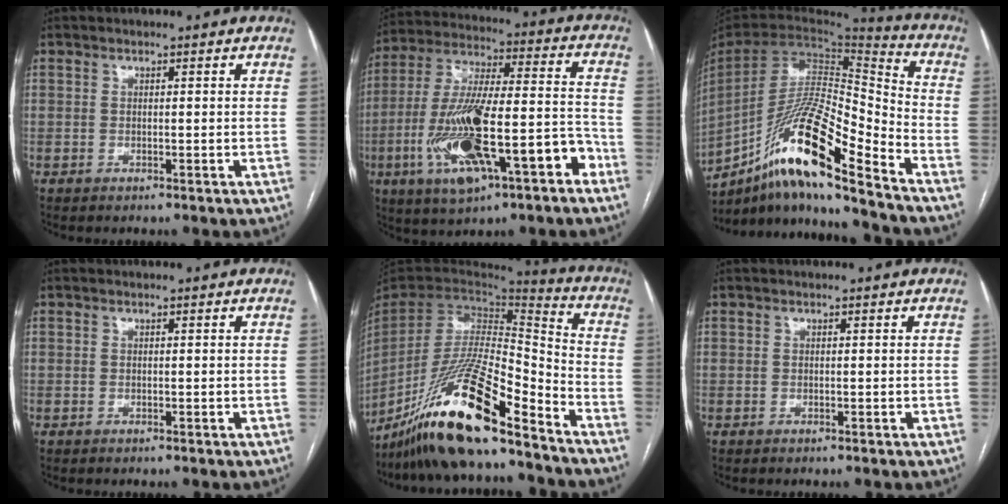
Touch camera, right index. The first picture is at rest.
{"total": 21.0, "force": [-8.5, 5.1, 18.5], "torque": [-0.349, 0.006, -0.132]}
{"total": 19.6, "force": [-13.3, 1.2, 14.3], "torque": [-0.292, -0.003, -0.245]}
{"total": 0.0}
{"total": 21.4, "force": [-15.7, 2.6, 14.3], "torque": [-0.293, -0.028, -0.290]}
{"total": 0.0}